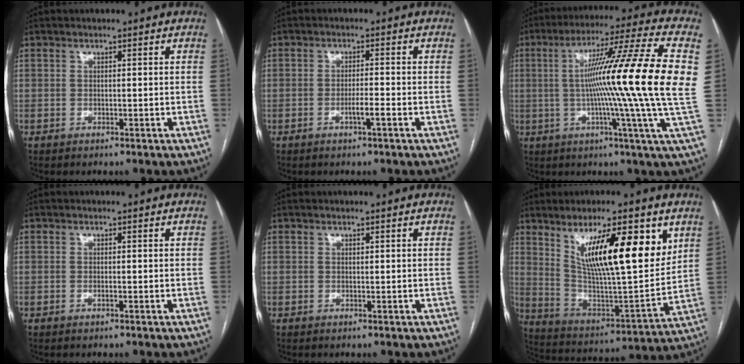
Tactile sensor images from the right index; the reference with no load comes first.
{"total": 2.6, "force": [-1.1, -0.1, 2.3], "torque": [-0.040, -0.001, -0.021]}
{"total": 22.4, "force": [1.2, -2.6, 22.2], "torque": [-0.316, -0.003, -0.005]}
{"total": 0.5, "force": [-0.2, 0.0, 0.5], "torque": [-0.011, 0.000, -0.002]}
{"total": 0.0}
{"total": 19.2, "force": [9.0, 3.0, 16.8], "torque": [-0.267, -0.009, 0.154]}